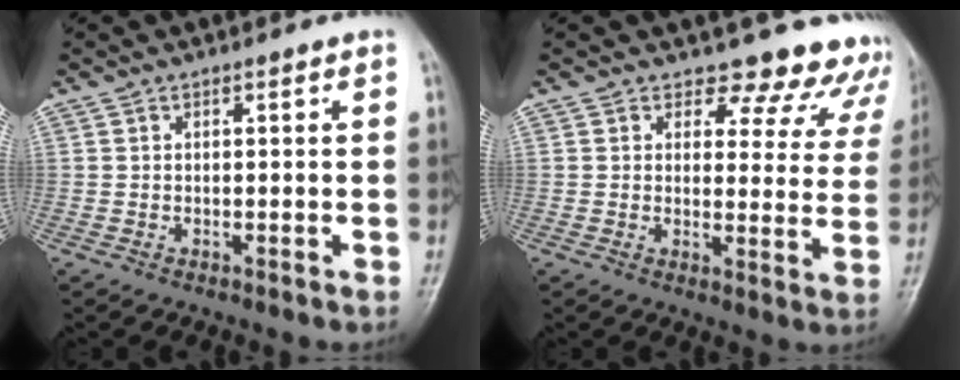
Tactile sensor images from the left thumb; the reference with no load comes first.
{"total": 13.3, "force": [12.1, 5.6, 0.7], "torque": [0.052, -0.090, 0.105]}